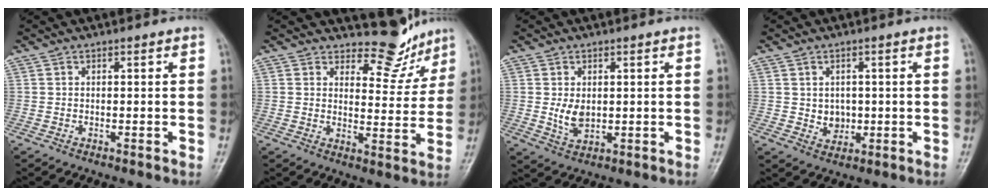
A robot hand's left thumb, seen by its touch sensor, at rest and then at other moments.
{"total": 7.8, "force": [7.0, 3.4, 0.9], "torque": [0.020, -0.065, 0.093]}
{"total": 4.4, "force": [0.4, 2.9, 3.3], "torque": [-0.049, -0.010, 0.015]}
{"total": 3.8, "force": [0.2, 3.3, 2.0], "torque": [-0.011, -0.002, 0.011]}